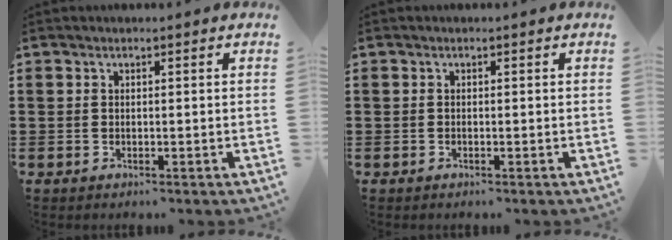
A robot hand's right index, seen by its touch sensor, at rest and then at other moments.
{"total": 0.0}